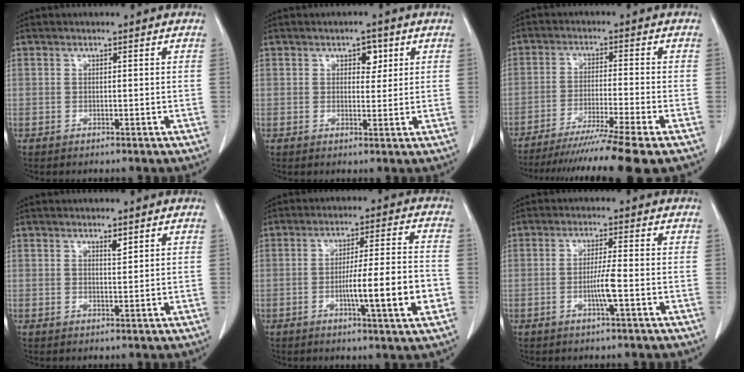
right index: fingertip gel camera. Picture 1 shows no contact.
{"total": 2.7, "force": [1.2, 1.7, 1.8], "torque": [-0.020, 0.003, 0.016]}
{"total": 13.8, "force": [-11.4, -2.5, 7.5], "torque": [-0.111, -0.040, -0.178]}
{"total": 1.2, "force": [0.9, 0.2, 0.8], "torque": [-0.018, -0.006, 0.015]}
{"total": 11.2, "force": [-3.1, 0.0, 10.8], "torque": [-0.167, -0.004, -0.052]}
{"total": 4.1, "force": [-1.2, -0.6, 3.9], "torque": [-0.074, -0.006, -0.024]}